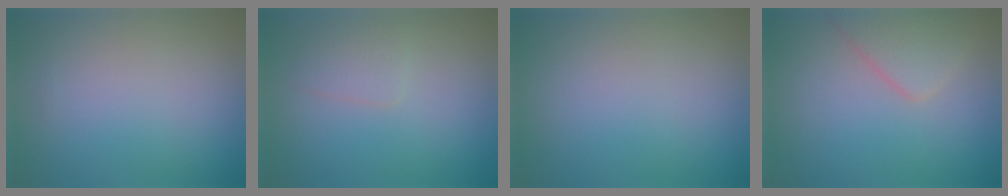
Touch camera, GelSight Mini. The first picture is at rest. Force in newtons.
{"total": 1.5, "press": 1.5, "slide": 0.1}
{"total": 0.0}
{"total": 3.1, "press": 3.1, "slide": 0.0}